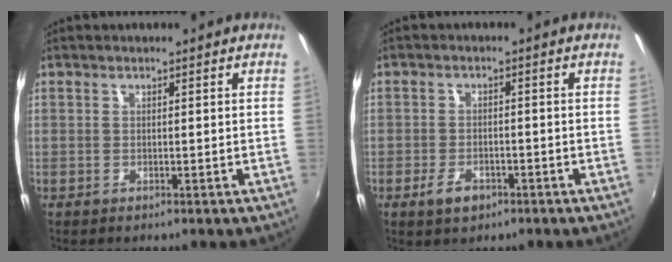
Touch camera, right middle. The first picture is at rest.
{"total": 4.1, "force": [-2.4, 2.3, 2.4], "torque": [-0.056, -0.003, -0.042]}